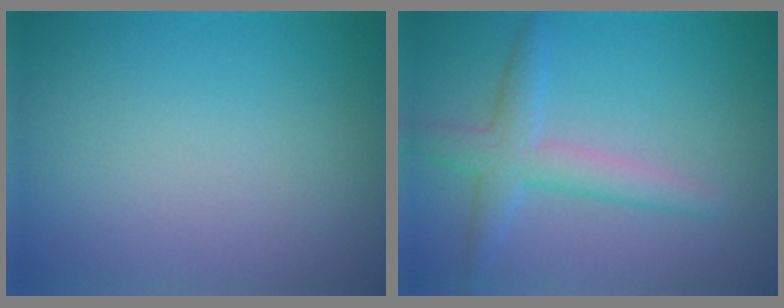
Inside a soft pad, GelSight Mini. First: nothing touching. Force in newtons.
{"total": 2.8, "press": 2.8, "slide": 0.2}